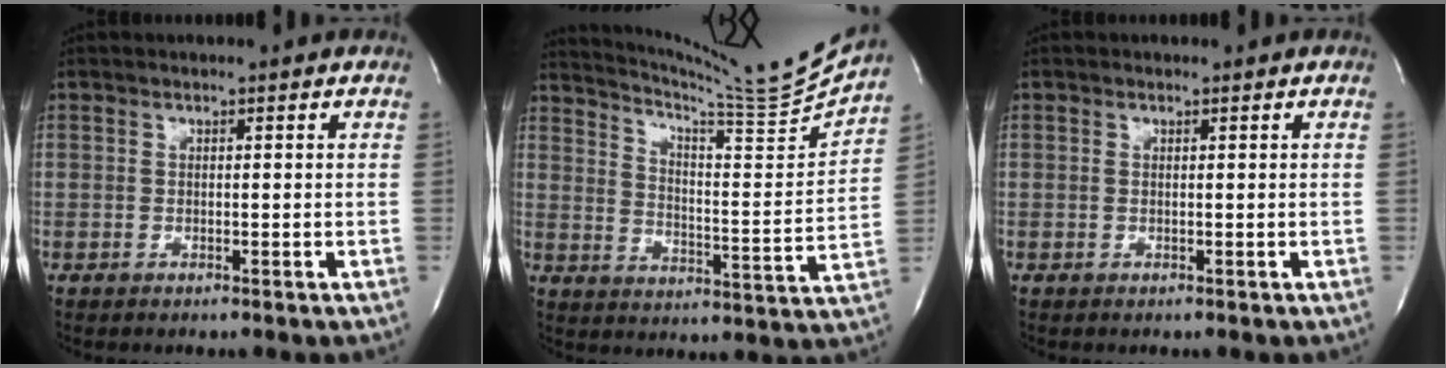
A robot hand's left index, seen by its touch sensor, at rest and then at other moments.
{"total": 17.5, "force": [16.5, -2.8, 5.2], "torque": [-0.094, -0.074, 0.232]}
{"total": 0.0}